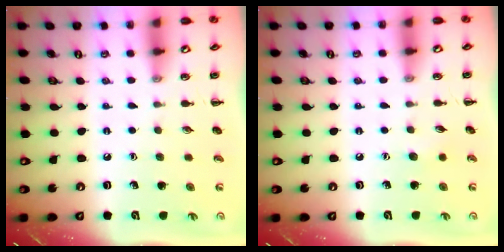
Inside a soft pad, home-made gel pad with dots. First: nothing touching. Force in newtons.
{"total": 3.6, "press": 3.5, "slide": 0.9}